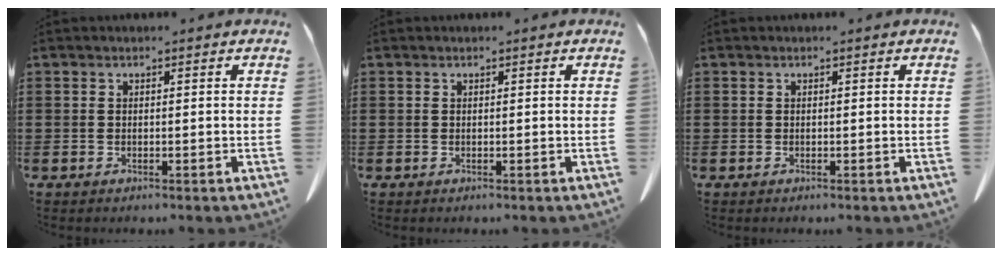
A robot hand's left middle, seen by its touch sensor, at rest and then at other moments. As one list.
[{"total": 0.0}, {"total": 0.0}]